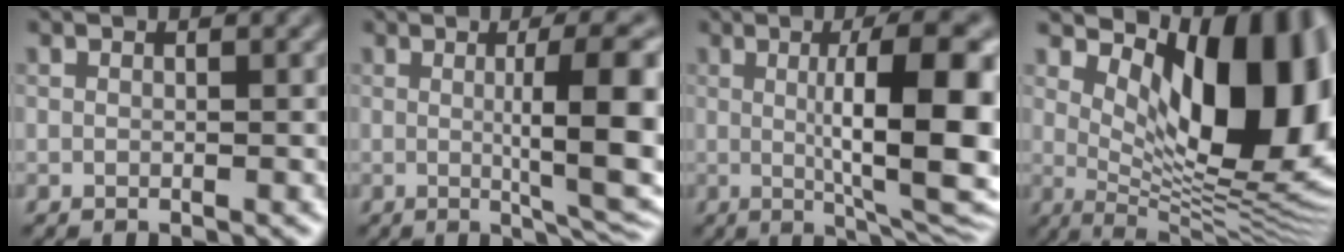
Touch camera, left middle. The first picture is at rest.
{"total": 9.3, "force": [0.2, 2.1, 9.0], "torque": [-0.113, -0.003, 0.008]}
{"total": 12.5, "force": [0.6, 3.3, 12.1], "torque": [-0.147, 0.002, 0.013]}
{"total": 13.7, "force": [4.0, 6.3, 11.4], "torque": [-0.143, -0.003, 0.070]}